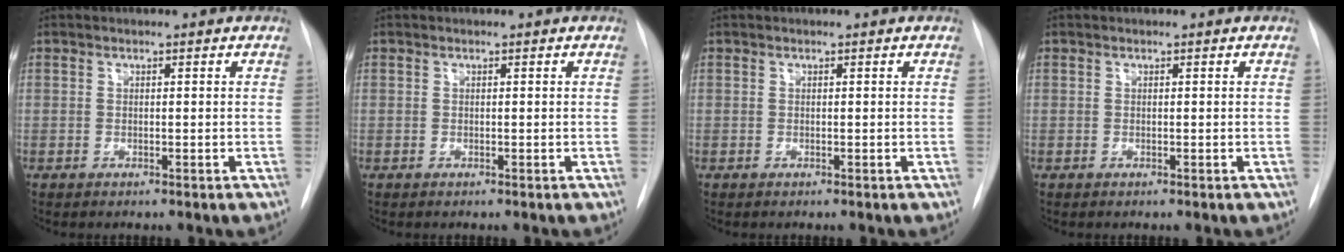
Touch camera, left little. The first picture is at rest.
{"total": 0.0}
{"total": 0.0}
{"total": 0.0}